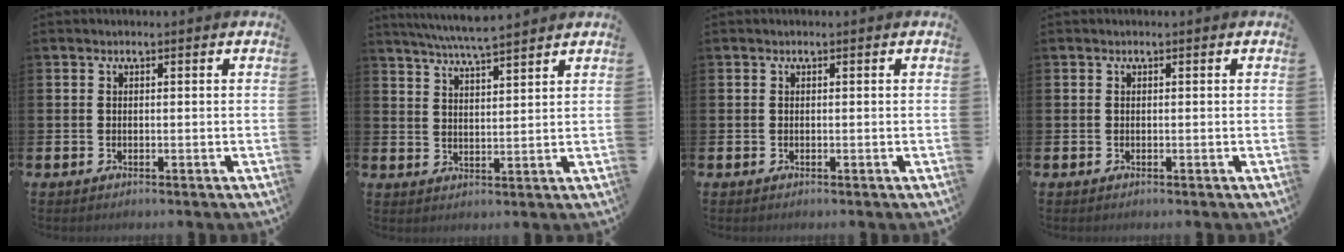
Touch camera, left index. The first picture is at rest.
{"total": 5.8, "force": [5.6, -0.2, 1.5], "torque": [-0.044, -0.026, 0.098]}
{"total": 0.0}
{"total": 0.0}